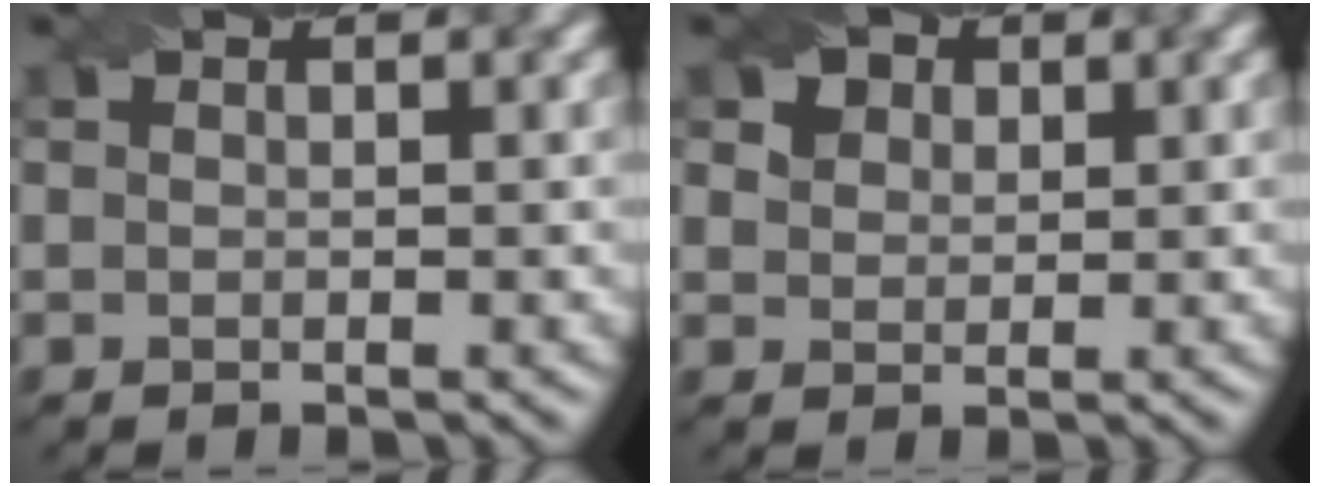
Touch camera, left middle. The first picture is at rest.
{"total": 4.4, "force": [2.6, 3.0, 1.9], "torque": [-0.052, 0.006, 0.037]}